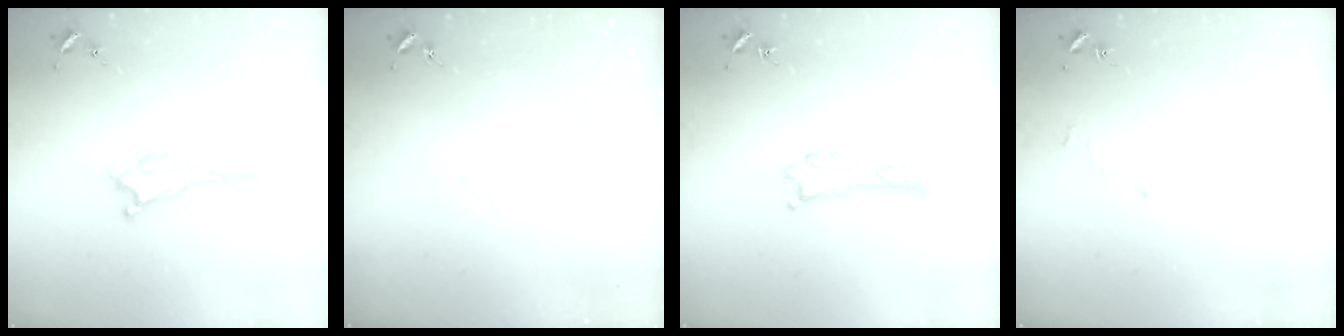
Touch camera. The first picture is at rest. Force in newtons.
{"total": 1.0, "press": 1.0, "slide": 0.1}
{"total": 1.2, "press": 1.2, "slide": 0.2}
{"total": 1.6, "press": 1.5, "slide": 0.3}